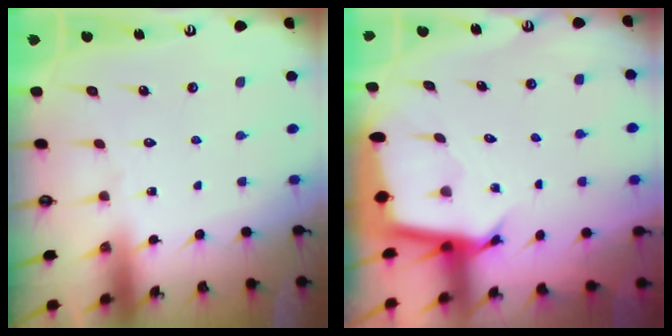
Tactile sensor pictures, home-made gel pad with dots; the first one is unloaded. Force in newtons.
{"total": 3.2, "press": 3.2, "slide": 0.1}